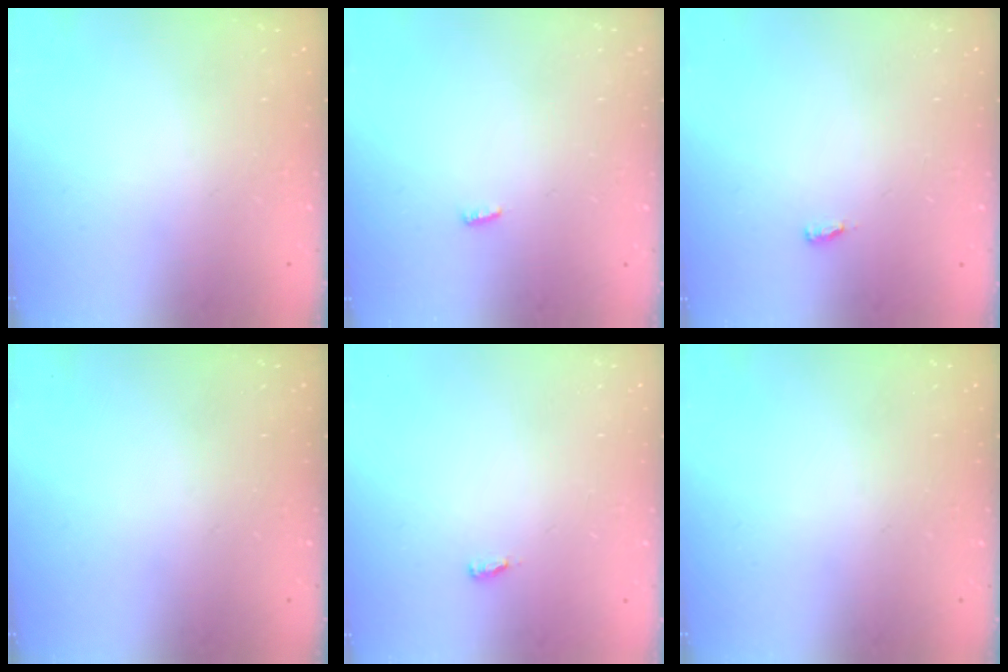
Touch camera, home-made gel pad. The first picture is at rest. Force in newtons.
{"total": 3.0, "press": 2.9, "slide": 0.8}
{"total": 2.6, "press": 2.4, "slide": 1.0}
{"total": 0.0}
{"total": 2.6, "press": 2.4, "slide": 1.0}
{"total": 0.0}